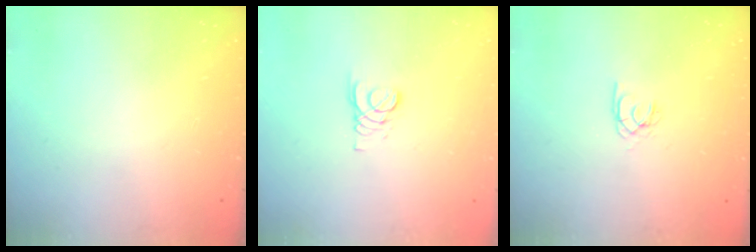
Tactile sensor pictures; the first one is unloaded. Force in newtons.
{"total": 2.1, "press": 2.1, "slide": 0.1}
{"total": 1.9, "press": 1.9, "slide": 0.2}